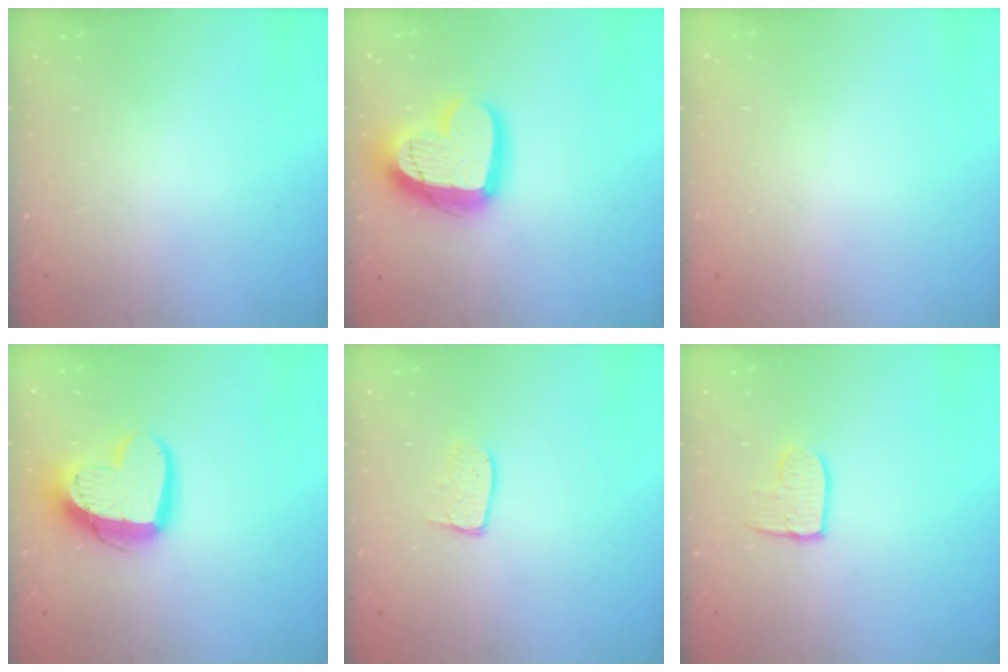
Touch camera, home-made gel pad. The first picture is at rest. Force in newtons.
{"total": 19.3, "press": 19.2, "slide": 1.7}
{"total": 0.0}
{"total": 15.8, "press": 15.8, "slide": 1.3}
{"total": 4.2, "press": 4.2, "slide": 0.3}
{"total": 7.0, "press": 7.0, "slide": 0.4}